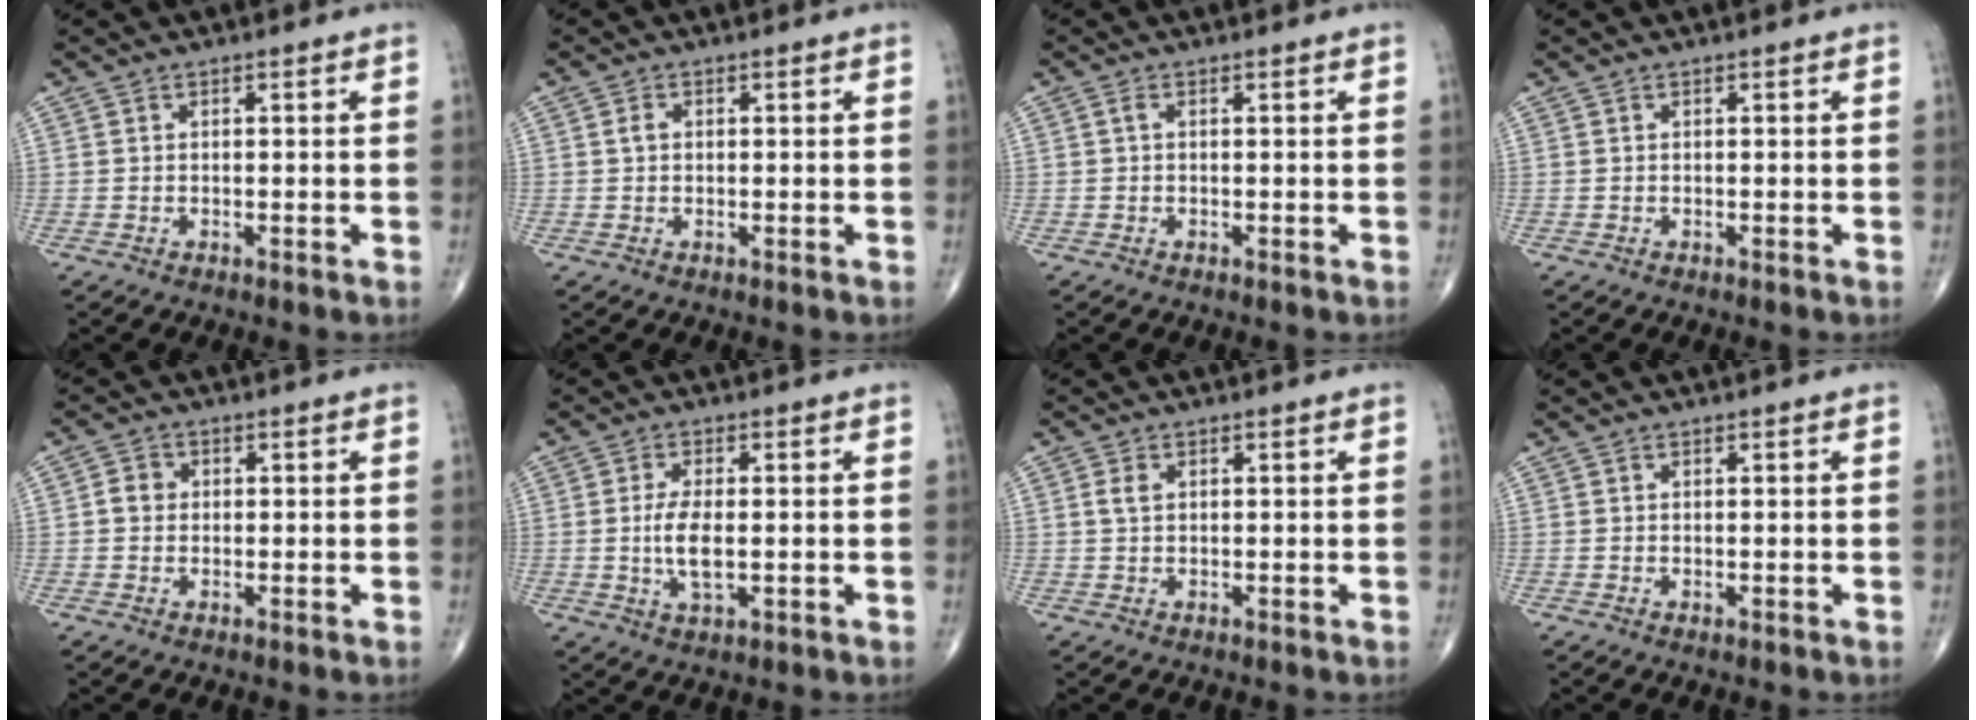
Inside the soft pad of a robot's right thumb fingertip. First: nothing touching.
{"total": 1.4, "force": [0.2, 1.1, 0.9], "torque": [-0.015, 0.005, 0.003]}
{"total": 0.7, "force": [0.0, 0.3, 0.7], "torque": [-0.013, 0.000, -0.003]}
{"total": 0.0}
{"total": 2.7, "force": [0.1, 2.4, 1.2], "torque": [-0.009, 0.006, -0.003]}
{"total": 5.9, "force": [-0.4, 2.4, 5.4], "torque": [-0.108, -0.008, -0.007]}
{"total": 2.0, "force": [0.5, 1.3, 1.4], "torque": [-0.029, 0.004, 0.012]}
{"total": 0.0}